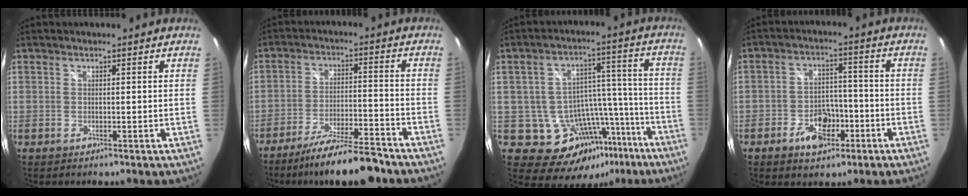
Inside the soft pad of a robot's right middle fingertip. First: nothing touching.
{"total": 13.8, "force": [-11.9, 1.5, 6.8], "torque": [-0.136, -0.016, -0.190]}
{"total": 14.2, "force": [-7.4, 10.1, 6.7], "torque": [-0.098, 0.045, -0.070]}
{"total": 7.7, "force": [-4.2, 4.7, 4.4], "torque": [-0.094, 0.012, -0.059]}